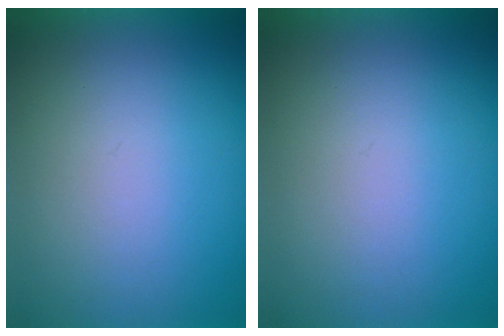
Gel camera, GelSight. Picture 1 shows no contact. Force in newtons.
{"total": 0.0}